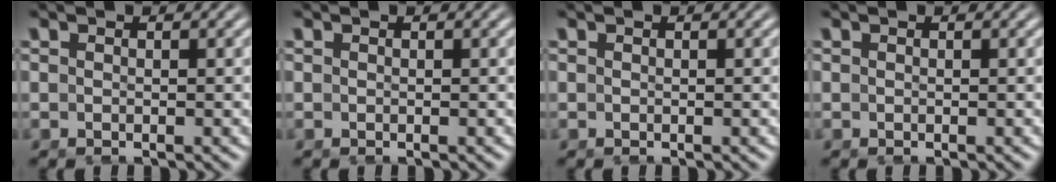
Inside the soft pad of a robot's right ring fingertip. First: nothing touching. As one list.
[{"total": 0.0}, {"total": 0.0}, {"total": 0.0}]